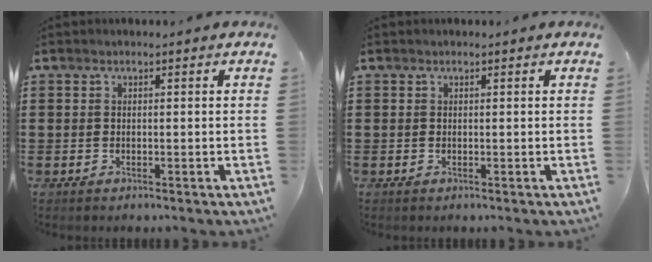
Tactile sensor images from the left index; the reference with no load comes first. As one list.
[{"total": 0.0}]